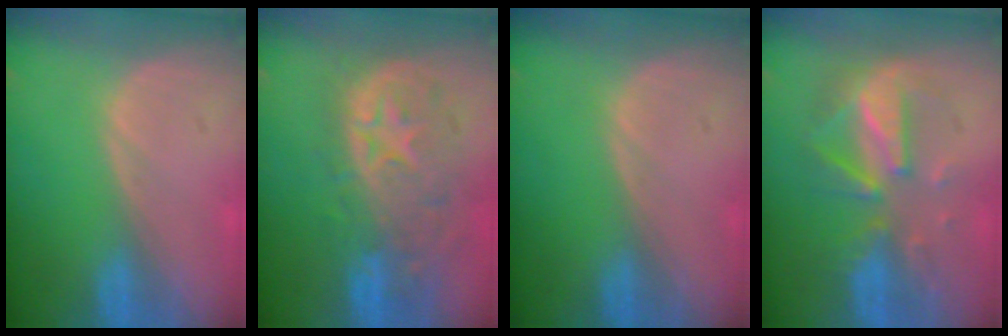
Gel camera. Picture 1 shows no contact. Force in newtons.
{"total": 11.0, "press": 9.7, "slide": 5.1}
{"total": 0.0}
{"total": 8.1, "press": 7.9, "slide": 2.0}